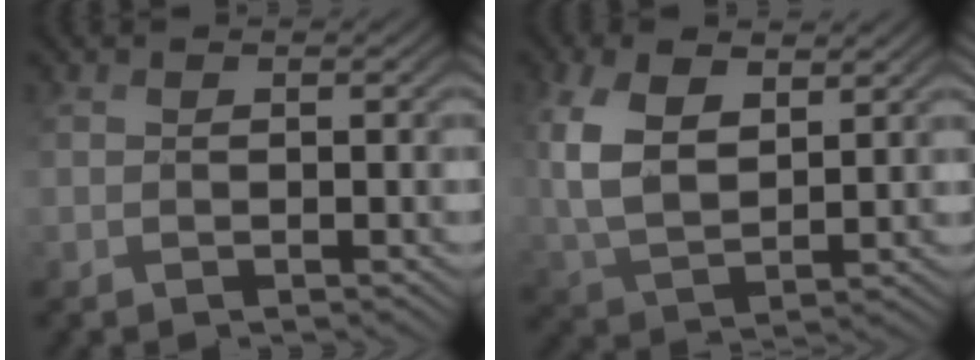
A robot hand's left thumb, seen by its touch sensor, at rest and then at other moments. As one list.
[{"total": 7.8, "force": [3.6, 4.0, 5.7], "torque": [-0.149, 0.008, 0.073]}]